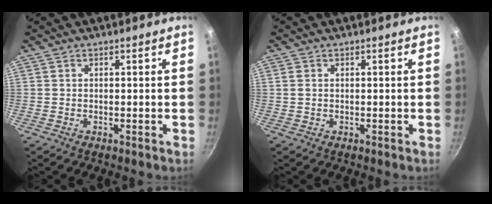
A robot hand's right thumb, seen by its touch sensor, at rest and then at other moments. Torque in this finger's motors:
{"motor_torque": [0.20, -0.11, -0.31, 0.13, 0.09]}